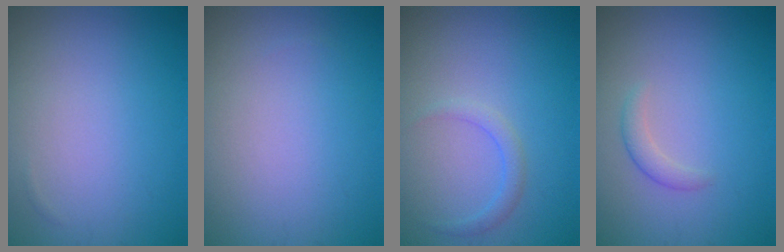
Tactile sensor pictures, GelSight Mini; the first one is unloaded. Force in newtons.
{"total": 0.0}
{"total": 1.3, "press": 1.3, "slide": 0.1}
{"total": 1.3, "press": 1.3, "slide": 0.0}